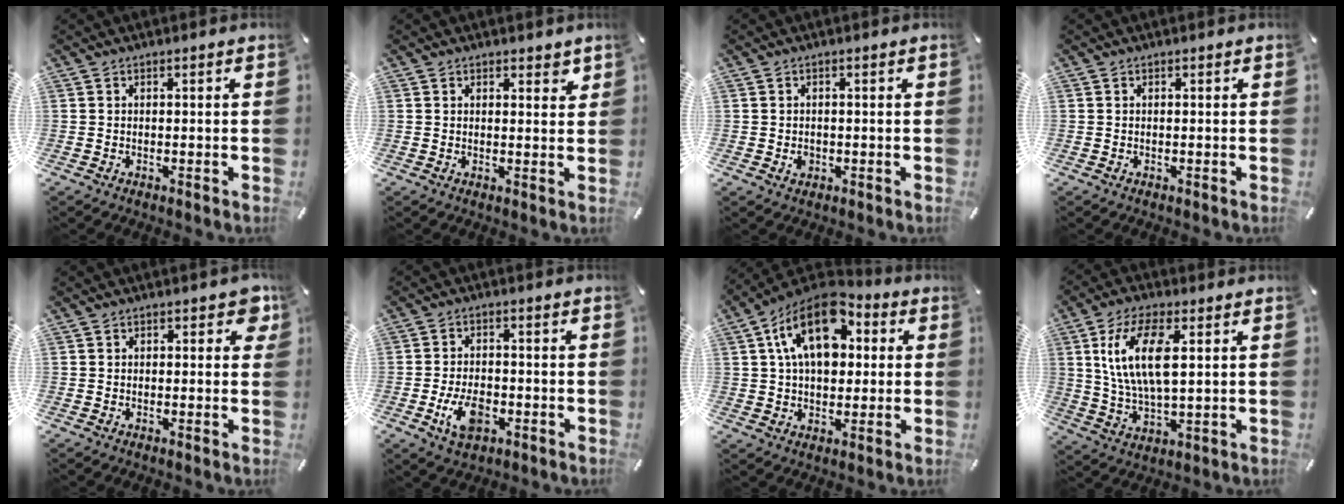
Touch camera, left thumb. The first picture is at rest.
{"total": 2.1, "force": [1.4, 1.3, 0.8], "torque": [-0.003, -0.003, 0.021]}
{"total": 2.6, "force": [-0.5, 2.3, 1.2], "torque": [-0.013, 0.001, -0.011]}
{"total": 0.0}
{"total": 4.0, "force": [1.6, 2.5, 2.8], "torque": [-0.025, 0.000, 0.020]}
{"total": 7.9, "force": [-2.7, 4.8, 5.7], "torque": [-0.113, 0.005, -0.049]}
{"total": 16.9, "force": [5.8, 10.9, 11.6], "torque": [-0.213, -0.016, 0.104]}
{"total": 13.8, "force": [4.4, 6.2, 11.5], "torque": [-0.251, -0.001, 0.072]}